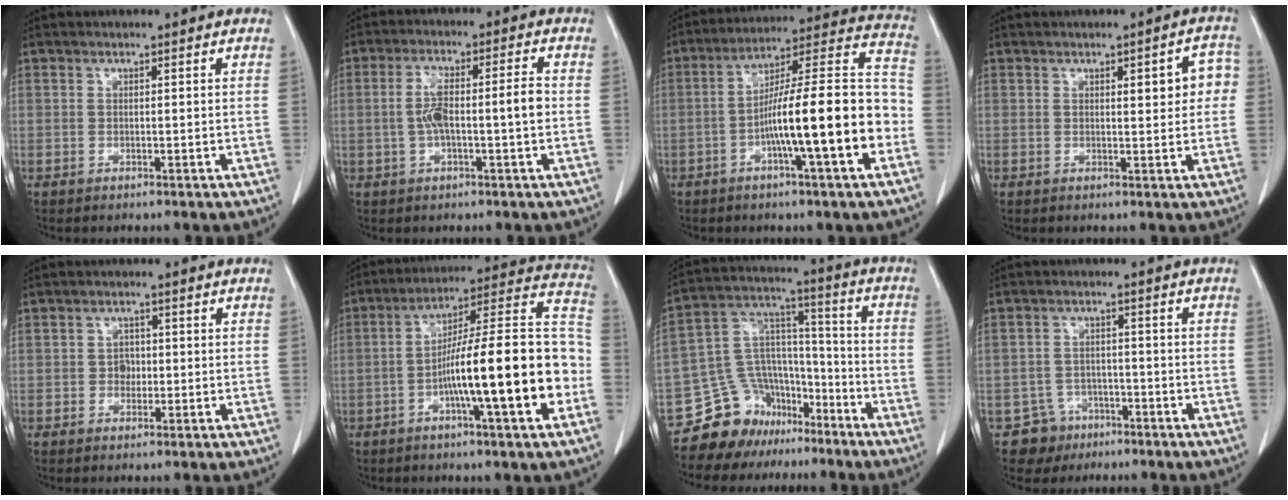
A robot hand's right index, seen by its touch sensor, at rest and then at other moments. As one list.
[{"total": 7.2, "force": [-0.7, 1.0, 7.1], "torque": [-0.140, 0.019, -0.012]}, {"total": 18.0, "force": [-5.0, 0.9, 17.3], "torque": [-0.268, 0.018, -0.084]}, {"total": 4.8, "force": [0.9, 1.5, 4.5], "torque": [-0.048, 0.014, 0.010]}, {"total": 2.0, "force": [-0.2, 1.7, 1.1], "torque": [-0.014, 0.005, -0.004]}, {"total": 20.0, "force": [-5.3, 1.2, 19.3], "torque": [-0.262, 0.021, -0.084]}, {"total": 13.7, "force": [-10.2, 8.8, 2.2], "torque": [-0.044, 0.094, -0.170]}, {"total": 5.0, "force": [-3.0, 4.1, -0.3], "torque": [0.011, 0.012, -0.043]}]